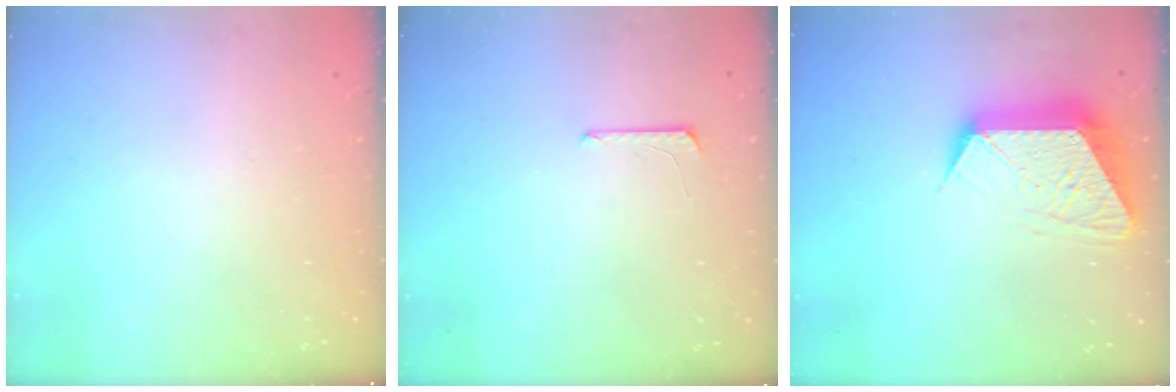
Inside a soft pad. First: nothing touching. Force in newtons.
{"total": 4.9, "press": 4.9, "slide": 0.4}
{"total": 14.6, "press": 14.6, "slide": 0.9}